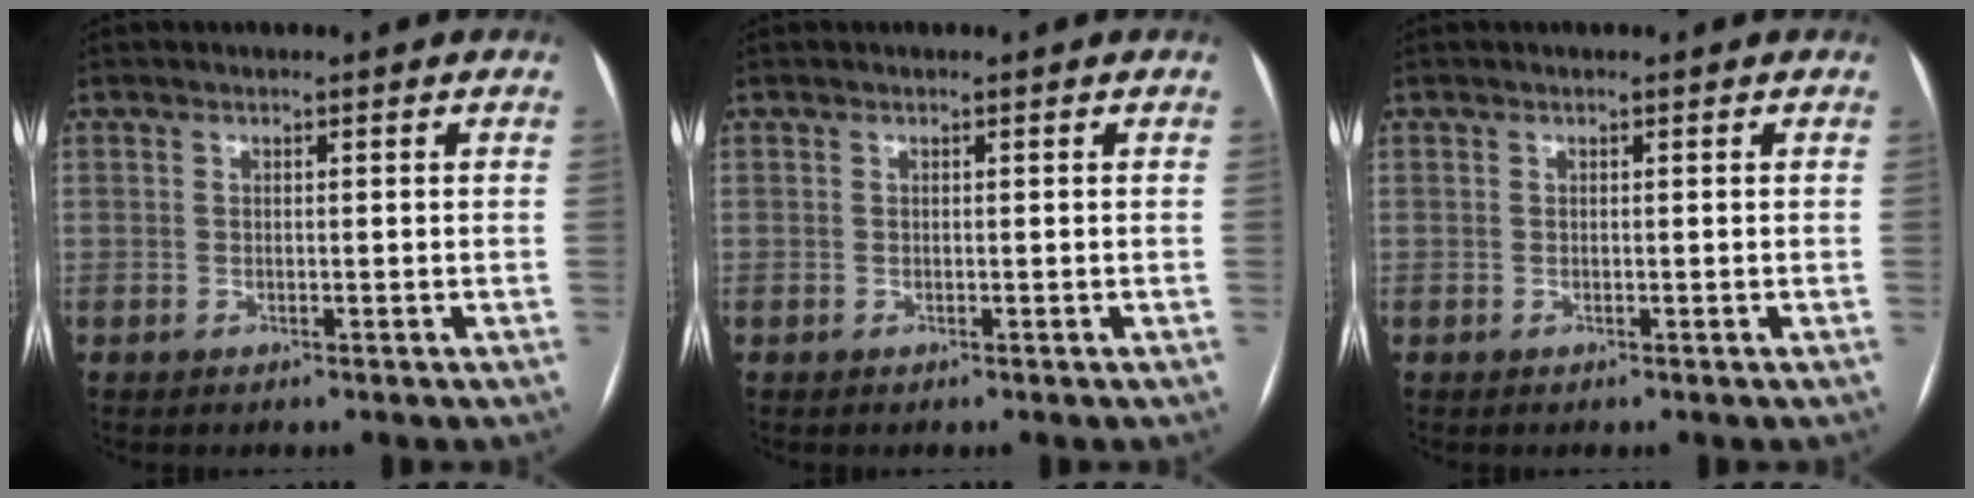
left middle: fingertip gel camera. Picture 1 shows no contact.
{"total": 0.0}
{"total": 0.0}